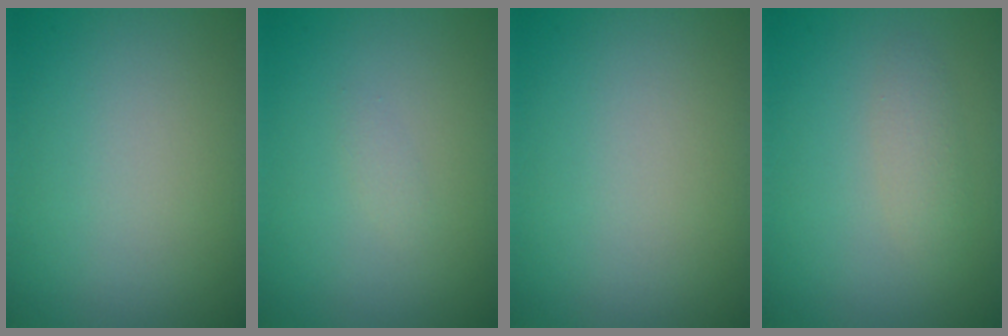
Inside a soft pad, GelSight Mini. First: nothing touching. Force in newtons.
{"total": 0.7, "press": 0.6, "slide": 0.1}
{"total": 0.0}
{"total": 1.5, "press": 1.5, "slide": 0.1}